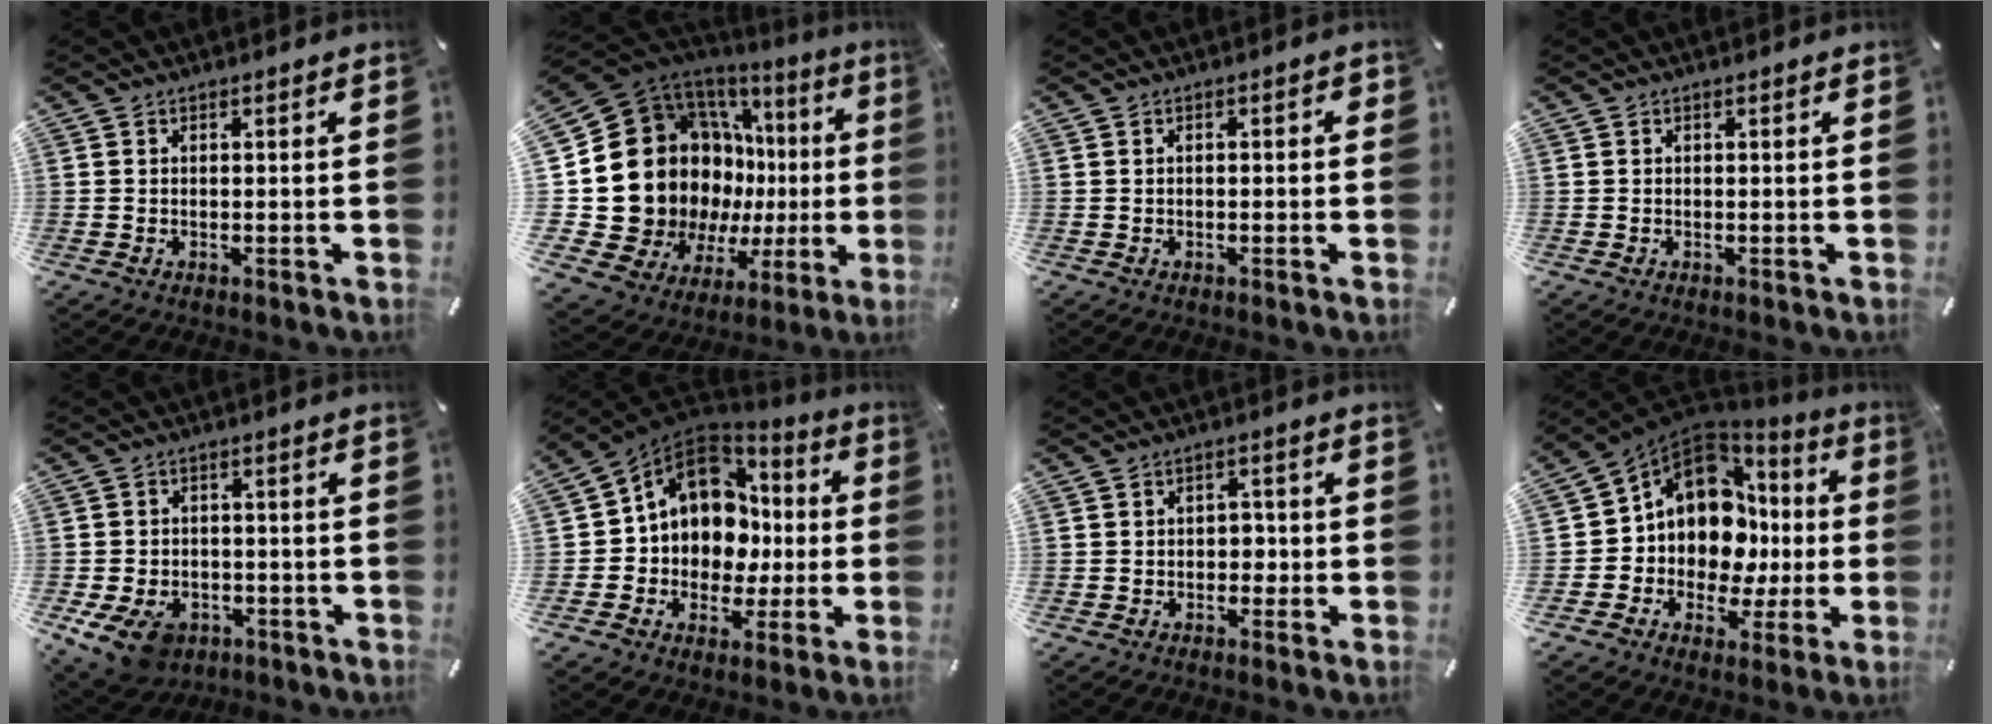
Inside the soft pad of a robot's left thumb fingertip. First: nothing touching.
{"total": 26.9, "force": [1.4, 19.6, 18.3], "torque": [-0.307, -0.066, 0.080]}
{"total": 1.2, "force": [-0.5, 0.6, 0.9], "torque": [-0.016, 0.002, -0.010]}
{"total": 0.0}
{"total": 9.6, "force": [-4.8, 6.7, 4.9], "torque": [-0.101, 0.024, -0.086]}
{"total": 12.5, "force": [2.0, 11.3, 5.0], "torque": [-0.105, -0.015, 0.049]}
{"total": 3.0, "force": [-0.8, 2.3, 1.7], "torque": [-0.024, 0.005, -0.021]}
{"total": 12.7, "force": [2.9, 10.8, 5.9], "torque": [-0.120, -0.053, 0.059]}